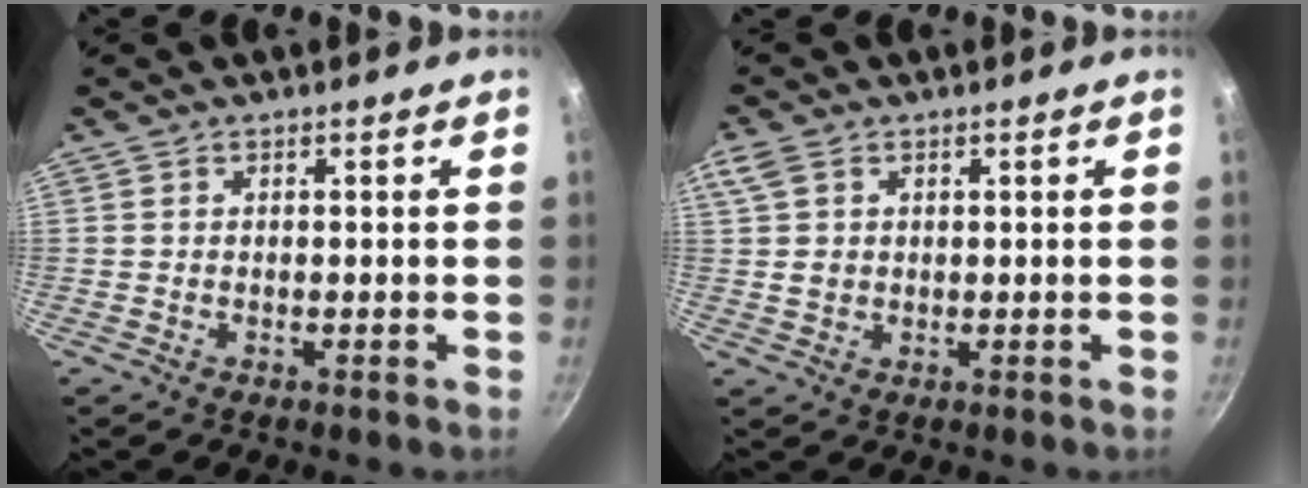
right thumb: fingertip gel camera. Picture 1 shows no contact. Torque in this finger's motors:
{"motor_torque": [-0.57, 0.69, 0.36, -0.25, 0.08]}